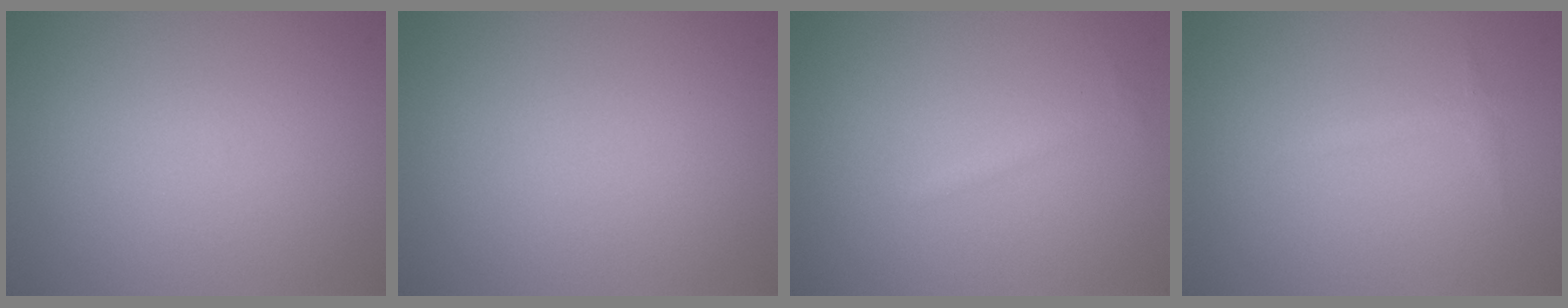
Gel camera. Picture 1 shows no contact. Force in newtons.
{"total": 0.0}
{"total": 0.6, "press": 0.6, "slide": 0.0}
{"total": 0.8, "press": 0.8, "slide": 0.1}